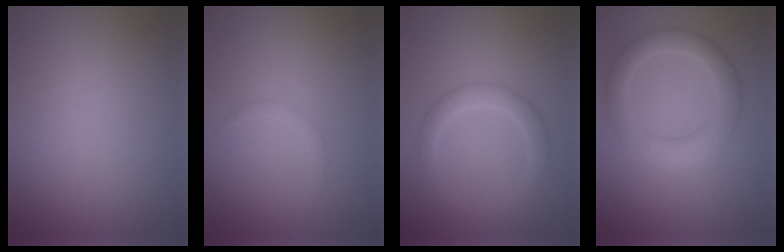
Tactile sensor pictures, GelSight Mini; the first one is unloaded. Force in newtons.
{"total": 0.7, "press": 0.7, "slide": 0.1}
{"total": 2.7, "press": 2.7, "slide": 0.1}
{"total": 4.2, "press": 4.2, "slide": 0.3}